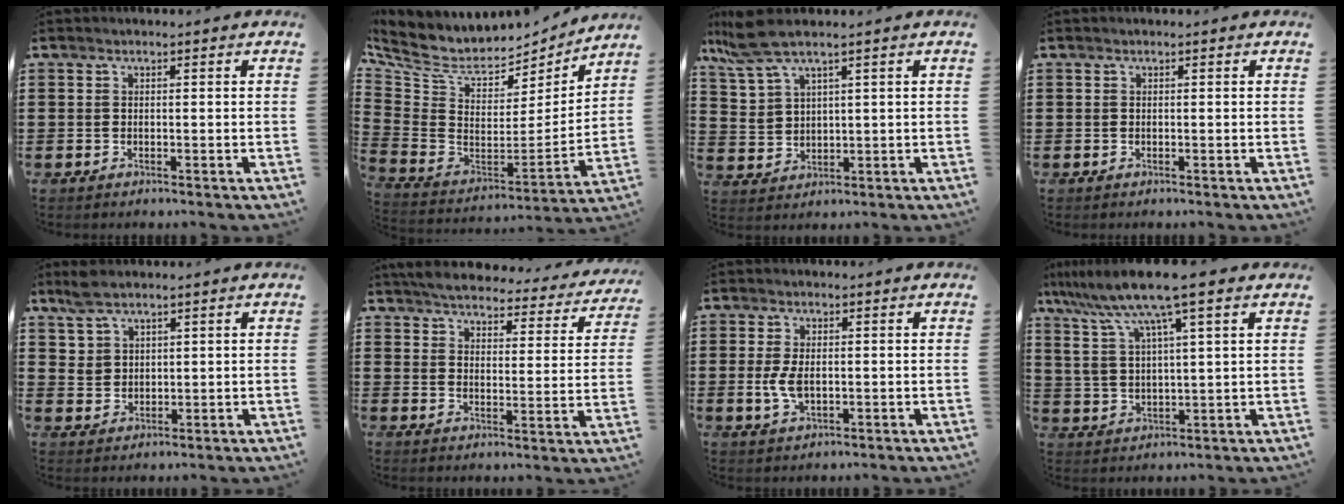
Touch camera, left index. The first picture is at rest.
{"total": 6.6, "force": [5.1, 3.1, 2.9], "torque": [-0.090, -0.045, 0.086]}
{"total": 6.1, "force": [4.3, 1.6, 4.1], "torque": [-0.105, -0.006, 0.074]}
{"total": 0.0}
{"total": 4.0, "force": [3.0, 2.3, 1.3], "torque": [-0.038, 0.007, 0.056]}
{"total": 4.6, "force": [4.4, 0.2, 1.2], "torque": [-0.047, -0.031, 0.073]}
{"total": 4.2, "force": [-0.1, 2.3, 3.6], "torque": [-0.090, -0.002, -0.007]}
{"total": 10.7, "force": [7.6, 0.3, 7.5], "torque": [-0.172, -0.030, 0.127]}